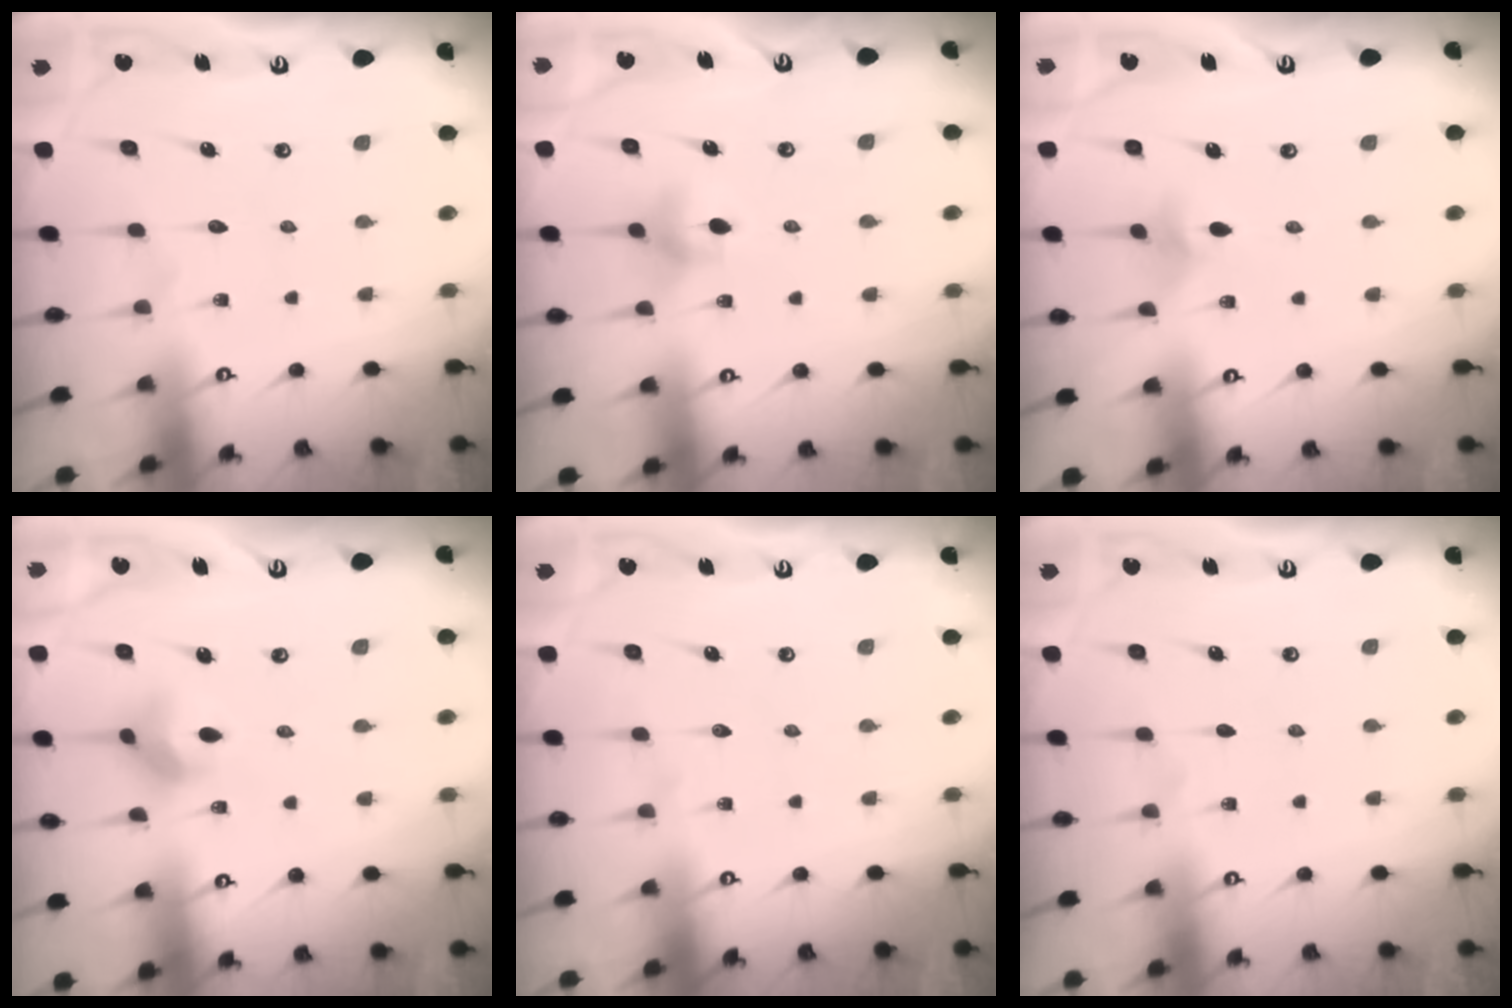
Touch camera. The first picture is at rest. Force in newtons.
{"total": 6.1, "press": 6.1, "slide": 0.9}
{"total": 4.1, "press": 4.0, "slide": 0.8}
{"total": 5.9, "press": 5.8, "slide": 0.7}
{"total": 0.0}
{"total": 0.0}